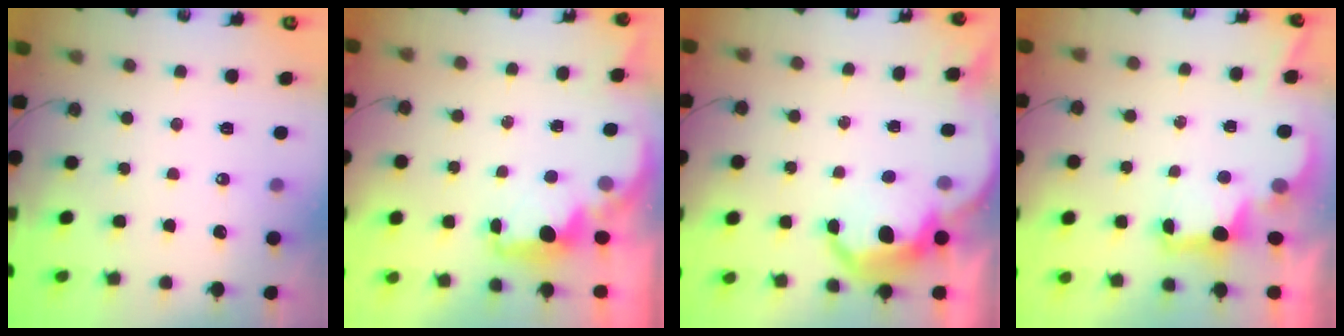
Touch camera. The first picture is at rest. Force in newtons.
{"total": 2.2, "press": 2.1, "slide": 0.7}
{"total": 7.3, "press": 7.3, "slide": 0.4}
{"total": 2.7, "press": 2.6, "slide": 0.9}